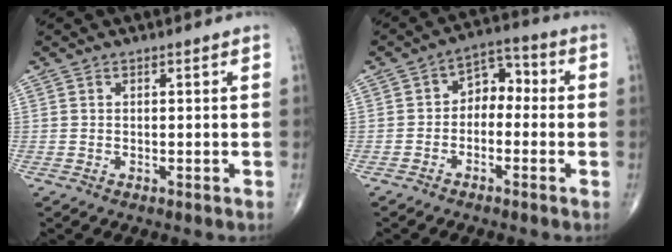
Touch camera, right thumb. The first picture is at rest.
{"total": 6.2, "force": [-0.9, 4.6, 4.1], "torque": [-0.033, 0.036, -0.034]}